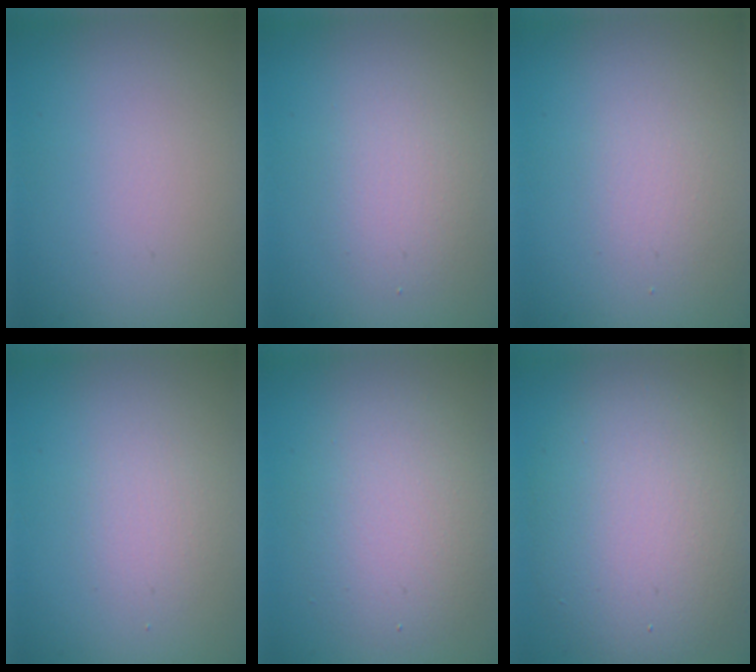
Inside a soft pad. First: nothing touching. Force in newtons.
{"total": 2.3, "press": 2.3, "slide": 0.2}
{"total": 1.5, "press": 1.5, "slide": 0.1}
{"total": 1.6, "press": 1.6, "slide": 0.1}
{"total": 4.6, "press": 4.6, "slide": 0.2}
{"total": 8.3, "press": 8.2, "slide": 1.0}